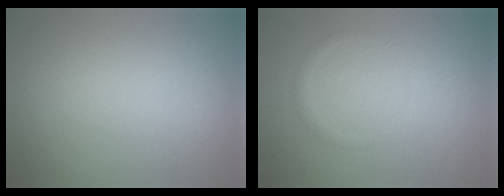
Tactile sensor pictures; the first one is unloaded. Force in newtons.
{"total": 0.7, "press": 0.7, "slide": 0.0}